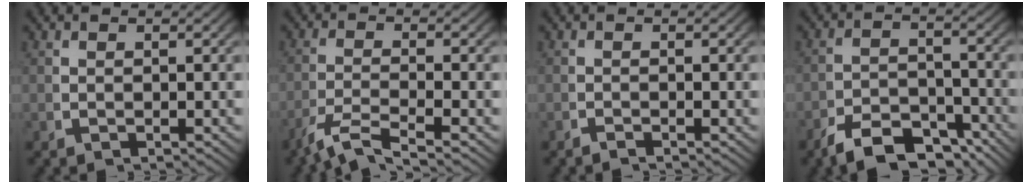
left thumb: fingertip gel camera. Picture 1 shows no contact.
{"total": 5.8, "force": [-4.0, 2.2, 3.6], "torque": [-0.080, -0.019, -0.060]}
{"total": 0.8, "force": [-0.8, -0.1, 0.1], "torque": [0.005, -0.002, -0.018]}
{"total": 7.5, "force": [-6.0, 3.5, 3.0], "torque": [-0.042, -0.027, -0.095]}